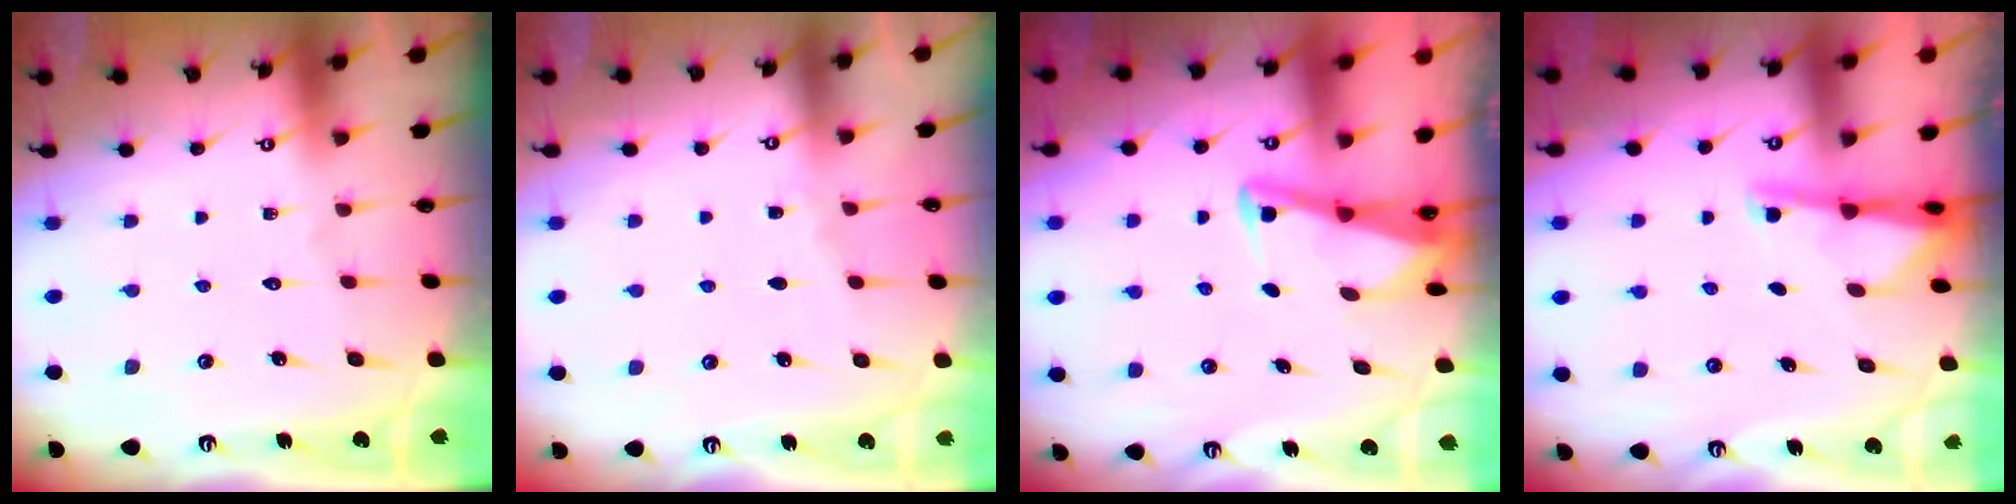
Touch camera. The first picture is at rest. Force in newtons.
{"total": 2.7, "press": 2.7, "slide": 0.4}
{"total": 3.0, "press": 3.0, "slide": 0.3}
{"total": 2.9, "press": 2.8, "slide": 0.5}